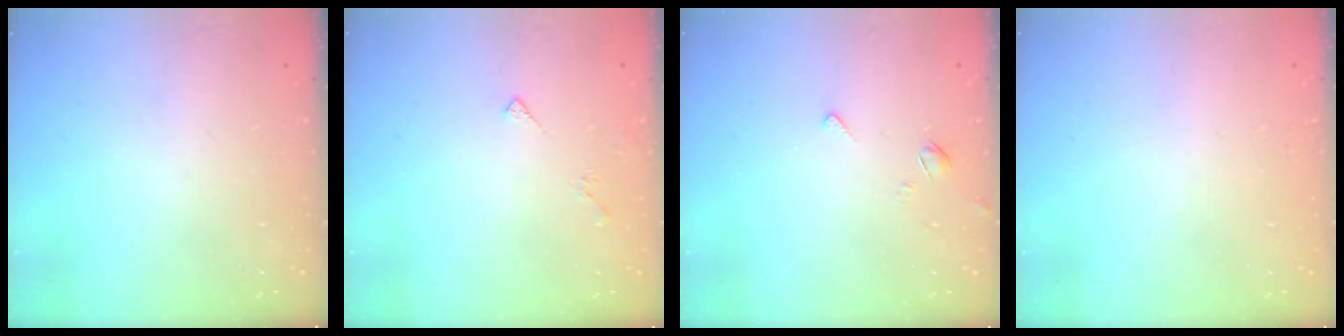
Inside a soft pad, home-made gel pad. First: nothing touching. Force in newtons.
{"total": 2.5, "press": 2.4, "slide": 0.5}
{"total": 2.5, "press": 2.5, "slide": 0.5}
{"total": 1.8, "press": 1.7, "slide": 0.1}